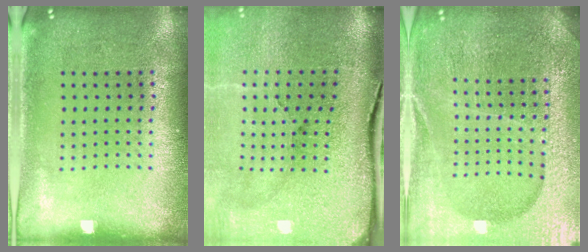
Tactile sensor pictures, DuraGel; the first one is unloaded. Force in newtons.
{"total": 5.0, "press": 4.0, "slide": 3.1}
{"total": 5.1, "press": 4.7, "slide": 2.0}